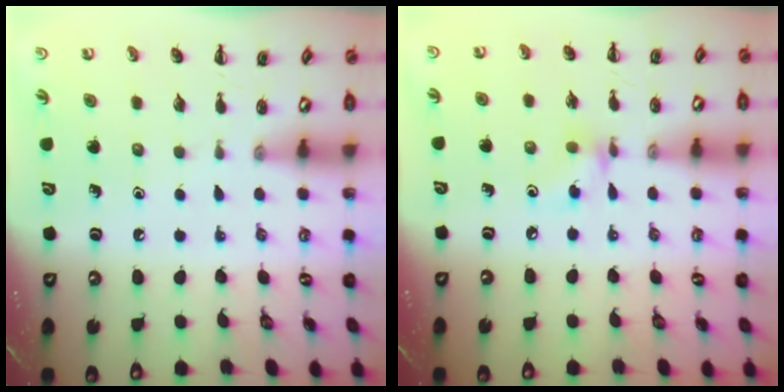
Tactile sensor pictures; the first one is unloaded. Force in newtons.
{"total": 6.2, "press": 6.1, "slide": 1.4}